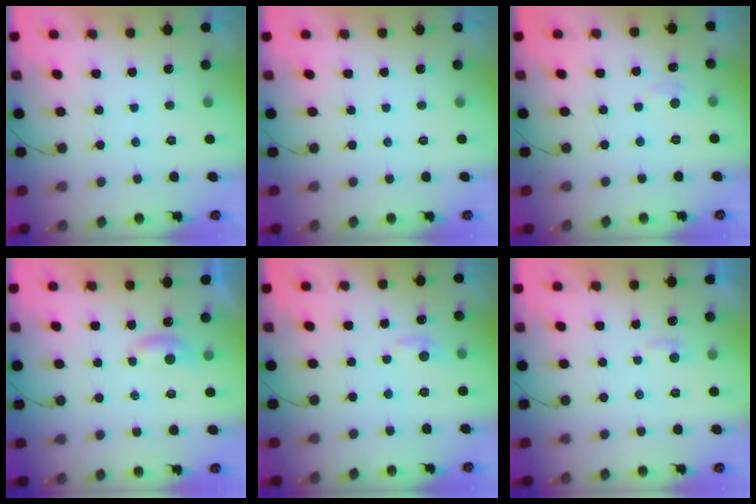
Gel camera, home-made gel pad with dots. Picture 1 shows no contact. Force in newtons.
{"total": 0.0}
{"total": 2.5, "press": 2.4, "slide": 0.4}
{"total": 4.2, "press": 4.1, "slide": 0.6}
{"total": 5.9, "press": 5.8, "slide": 0.8}
{"total": 2.7, "press": 2.7, "slide": 0.2}